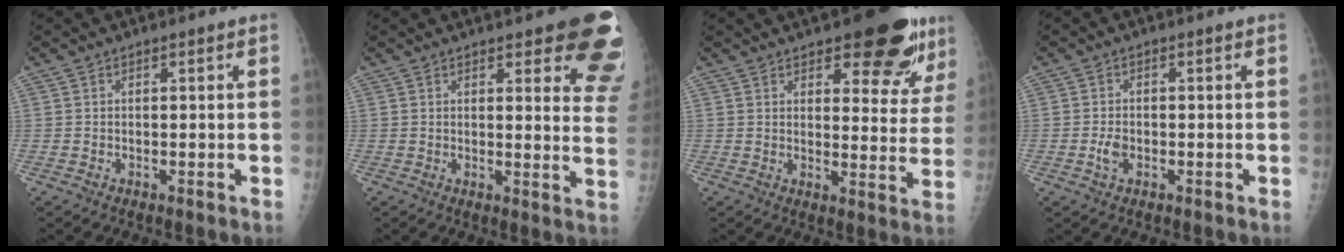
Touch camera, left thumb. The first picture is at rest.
{"total": 13.6, "force": [9.2, 4.3, 9.1], "torque": [-0.062, -0.050, 0.086]}
{"total": 14.8, "force": [9.5, 5.6, 9.8], "torque": [-0.080, -0.058, 0.119]}
{"total": 2.4, "force": [-0.7, 1.6, 1.7], "torque": [-0.031, 0.003, -0.013]}